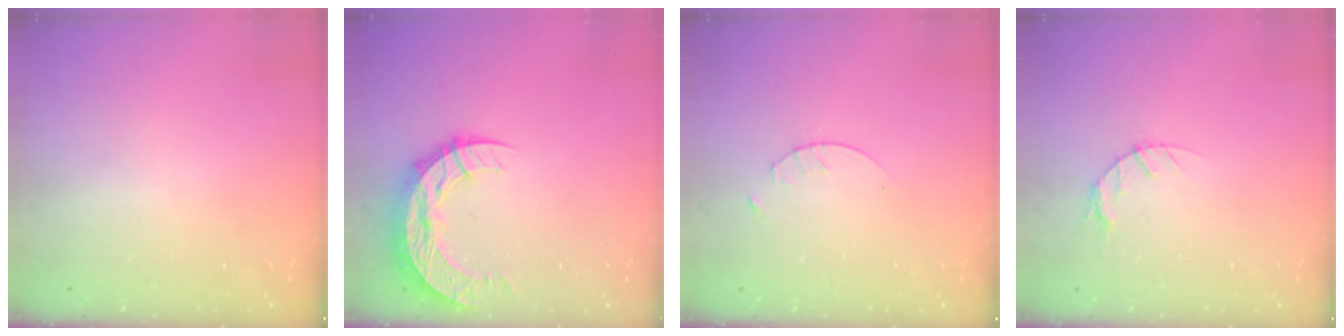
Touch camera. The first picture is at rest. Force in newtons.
{"total": 12.6, "press": 12.6, "slide": 0.9}
{"total": 1.7, "press": 1.6, "slide": 0.2}
{"total": 3.3, "press": 3.2, "slide": 0.5}